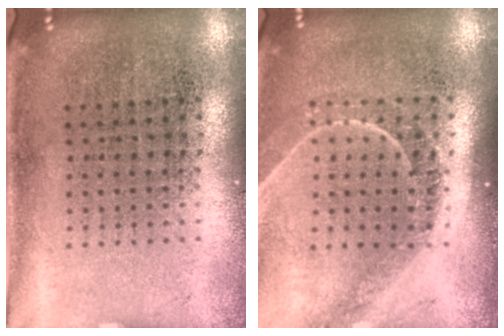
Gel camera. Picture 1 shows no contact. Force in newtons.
{"total": 1.2, "press": 1.2, "slide": 0.2}